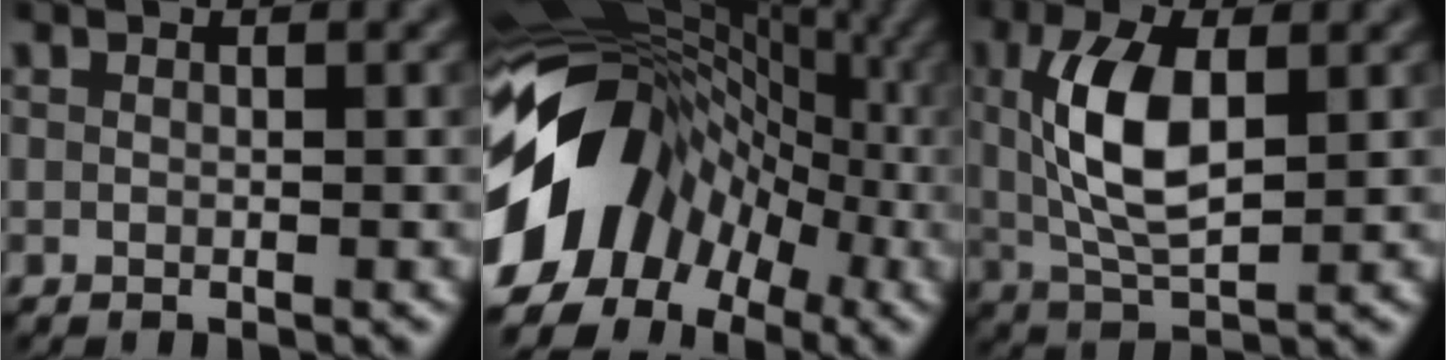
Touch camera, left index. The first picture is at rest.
{"total": 14.6, "force": [-3.9, 11.1, 8.8], "torque": [-0.159, 0.004, -0.088]}
{"total": 6.8, "force": [0.9, 3.0, 6.1], "torque": [-0.130, 0.001, 0.017]}